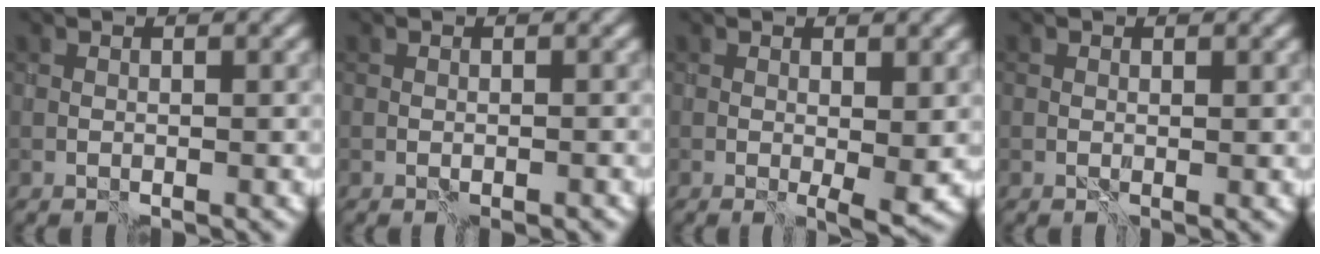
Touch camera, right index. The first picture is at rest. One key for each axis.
{"total": 0.9, "fx": -0.5, "fy": 0.5, "fz": 0.5, "tx": -0.001, "ty": -0.008, "tz": -0.001}
{"total": 2.3, "fx": 0.0, "fy": 0.3, "fz": 2.2, "tx": -0.028, "ty": -0.006, "tz": 0.002}
{"total": 0.7, "fx": 0.3, "fy": 0.4, "fz": 0.4, "tx": -0.004, "ty": 0.001, "tz": 0.007}